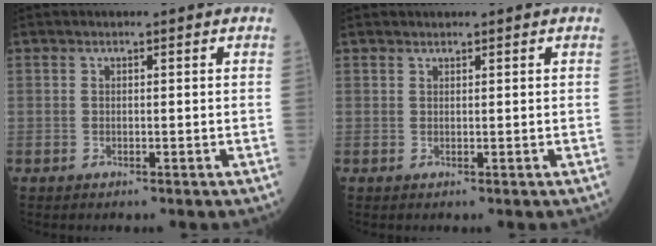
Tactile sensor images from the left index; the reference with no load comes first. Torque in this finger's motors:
{"motor_torque": [0.10, -0.02, -0.03, -0.01]}